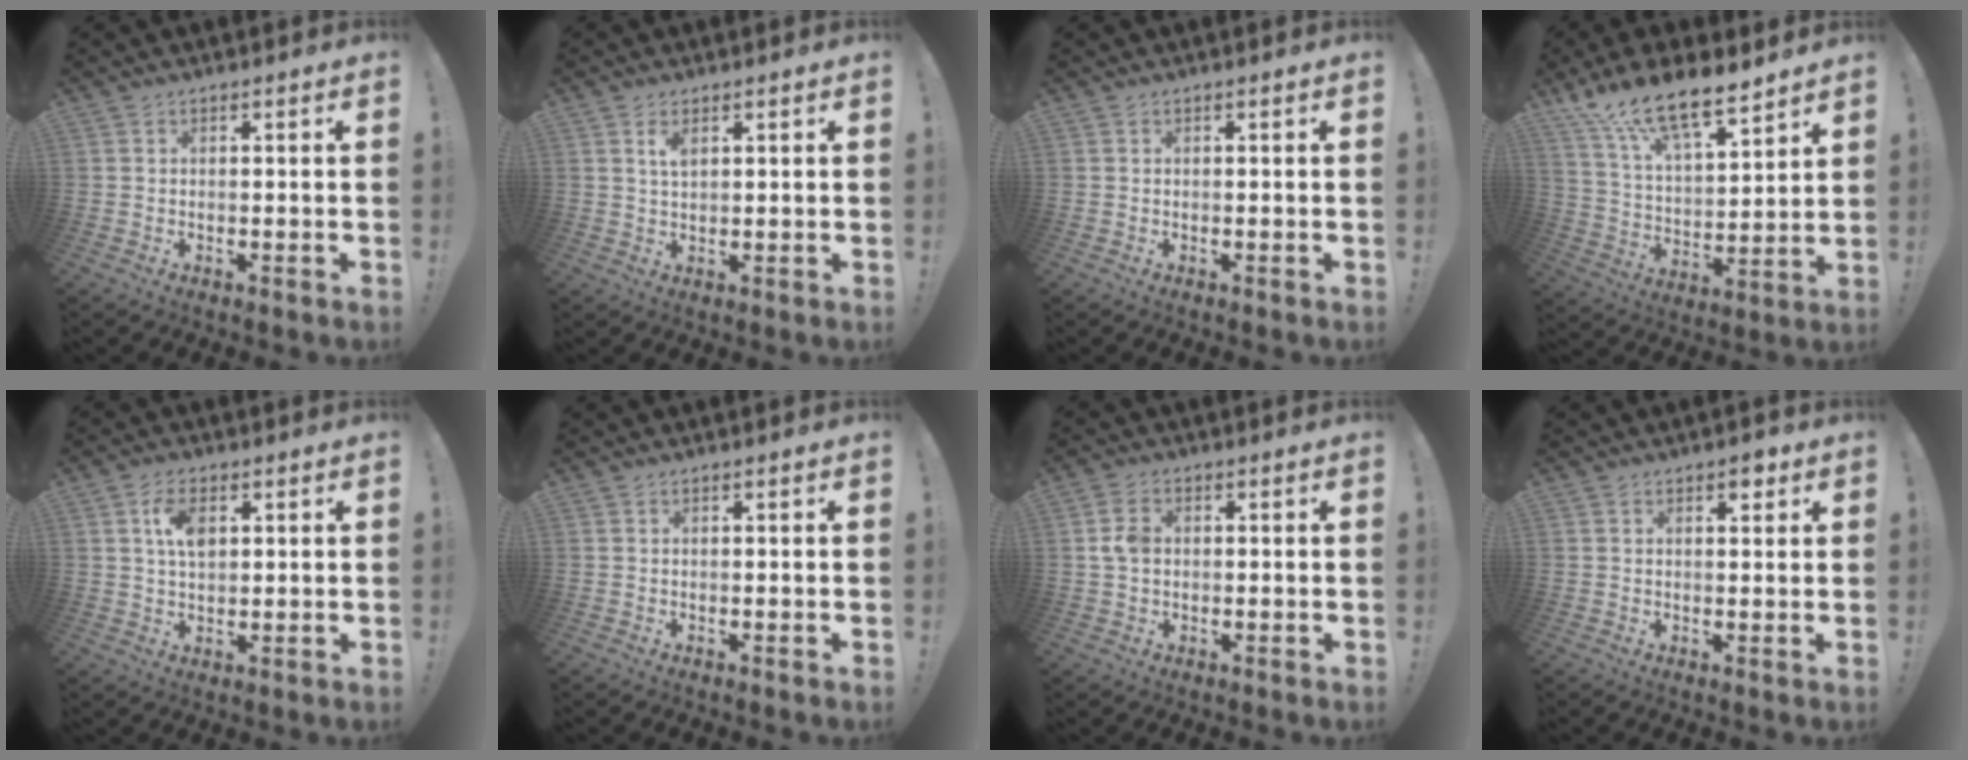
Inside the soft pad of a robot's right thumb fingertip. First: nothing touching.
{"total": 2.9, "force": [1.5, 1.3, 2.2], "torque": [-0.032, -0.007, 0.023]}
{"total": 0.0}
{"total": 15.7, "force": [12.6, 4.8, 8.1], "torque": [-0.147, -0.092, 0.228]}
{"total": 7.2, "force": [2.2, 4.1, 5.5], "torque": [-0.085, 0.000, 0.038]}
{"total": 0.0}
{"total": 4.9, "force": [0.4, 3.6, 3.4], "torque": [-0.064, 0.008, 0.009]}
{"total": 3.3, "force": [2.1, 1.7, 1.9], "torque": [-0.009, -0.010, 0.031]}